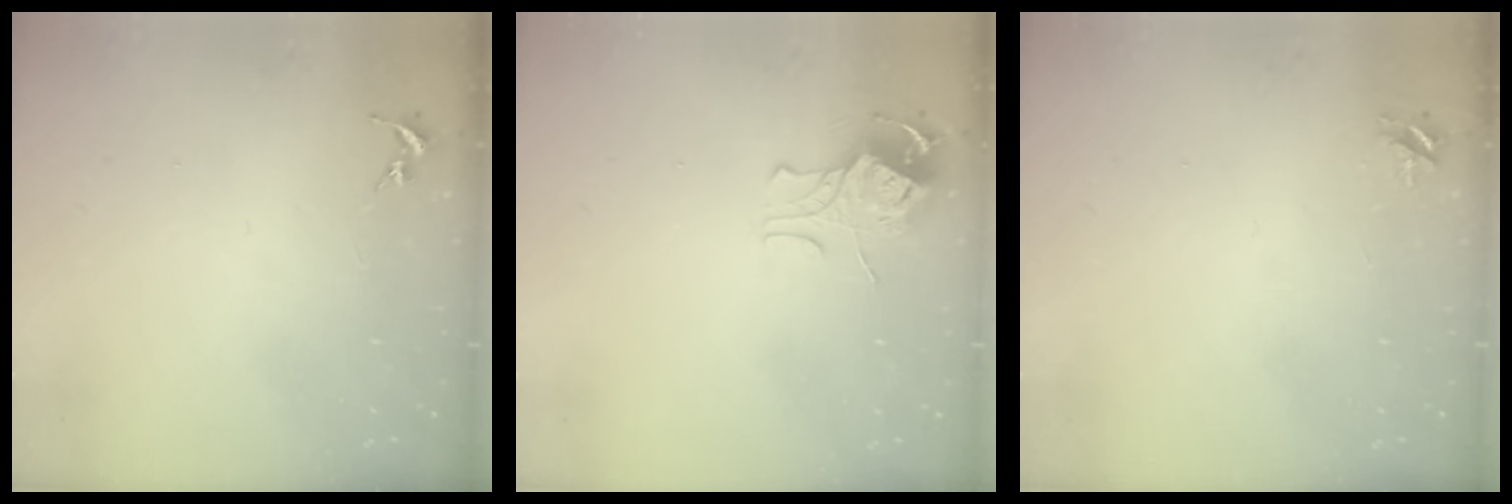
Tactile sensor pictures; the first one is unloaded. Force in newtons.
{"total": 8.8, "press": 8.8, "slide": 0.7}
{"total": 4.2, "press": 4.1, "slide": 0.5}